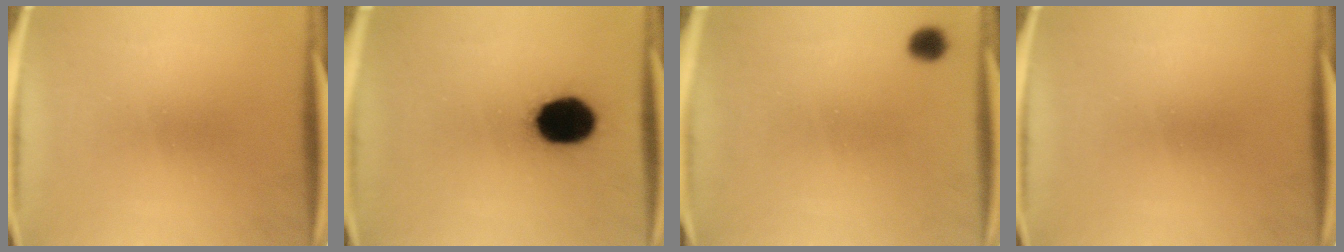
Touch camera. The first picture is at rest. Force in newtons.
{"total": 15.2}
{"total": 2.2}
{"total": 0.0}